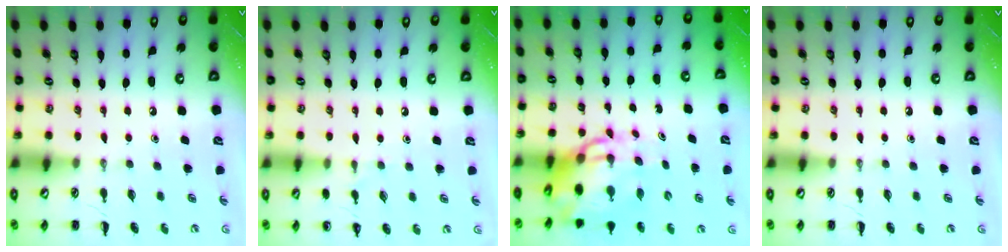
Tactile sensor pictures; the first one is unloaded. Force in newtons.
{"total": 4.4, "press": 4.2, "slide": 1.4}
{"total": 10.7, "press": 10.3, "slide": 2.9}
{"total": 0.0}